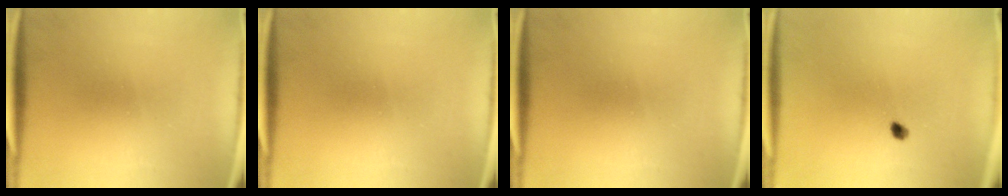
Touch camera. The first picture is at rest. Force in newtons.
{"total": 0.0}
{"total": 0.0}
{"total": 1.2}